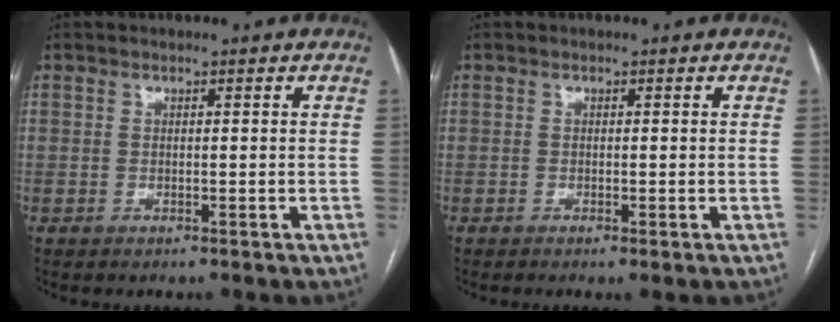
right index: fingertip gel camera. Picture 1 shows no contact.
{"total": 1.0, "force": [-0.4, 0.0, 0.9], "torque": [-0.015, -0.001, -0.006]}